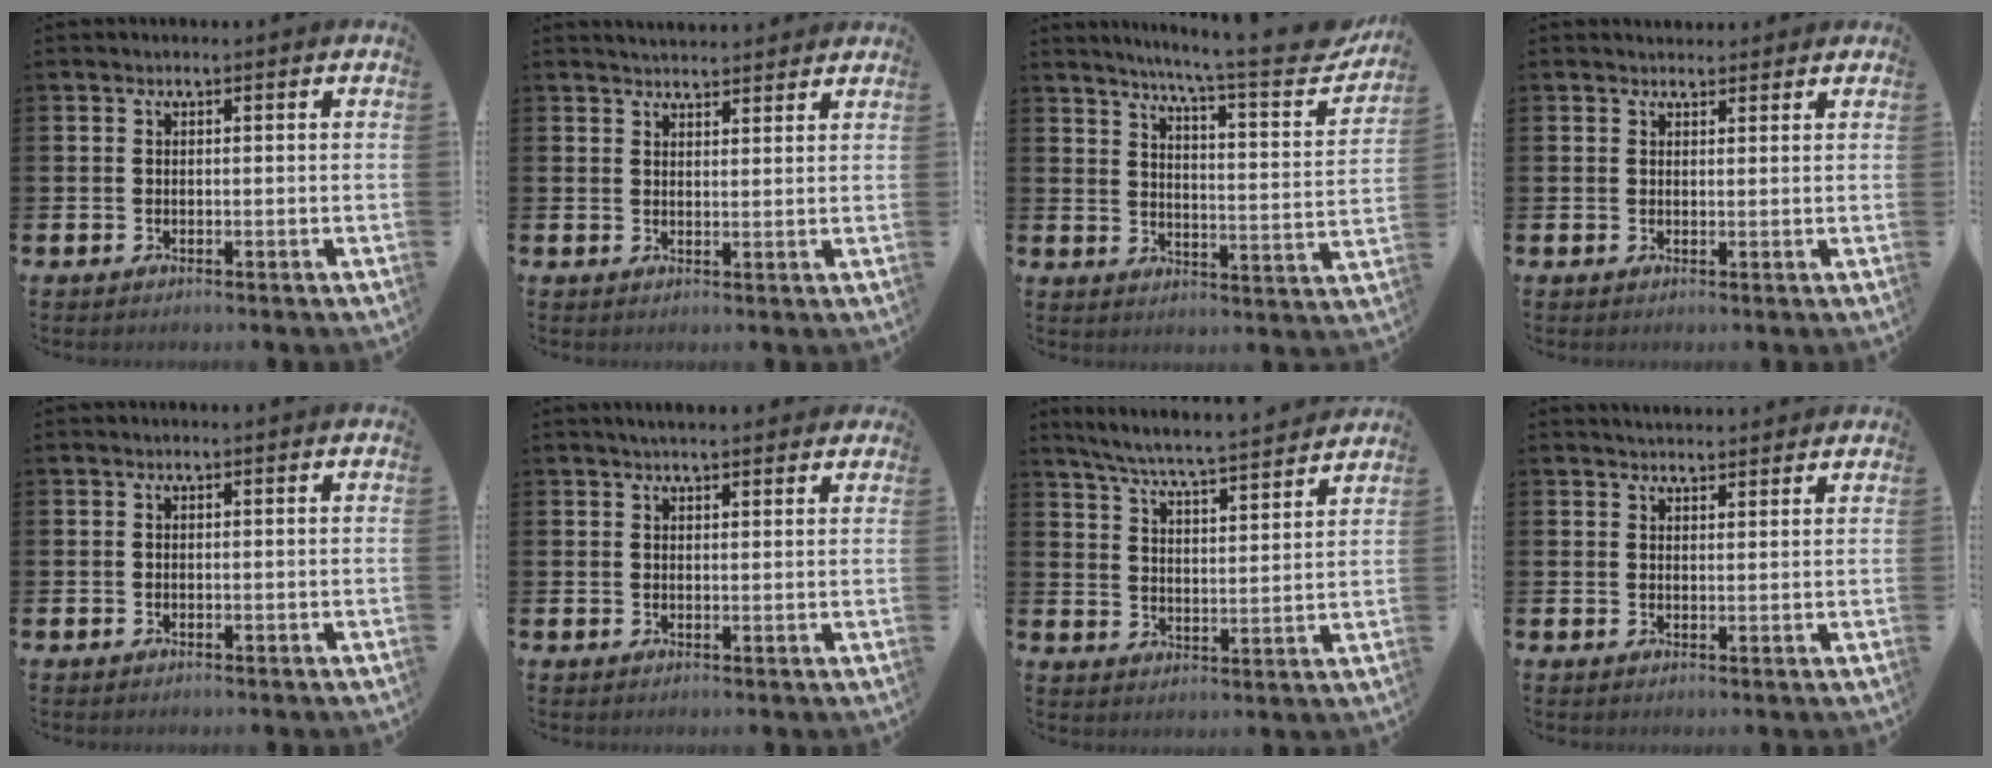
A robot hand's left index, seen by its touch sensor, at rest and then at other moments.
{"total": 3.3, "force": [3.2, 0.5, 0.1], "torque": [-0.007, -0.015, 0.060]}
{"total": 7.8, "force": [6.8, 0.0, 3.8], "torque": [-0.076, -0.056, 0.106]}
{"total": 2.0, "force": [1.8, 0.7, 0.0], "torque": [0.006, -0.003, 0.033]}
{"total": 0.0}
{"total": 2.8, "force": [2.6, 0.6, 0.9], "torque": [-0.013, -0.007, 0.046]}
{"total": 6.5, "force": [6.2, -0.1, 1.9], "torque": [-0.063, -0.046, 0.106]}
{"total": 2.9, "force": [2.9, 0.4, 0.1], "torque": [0.002, -0.015, 0.051]}